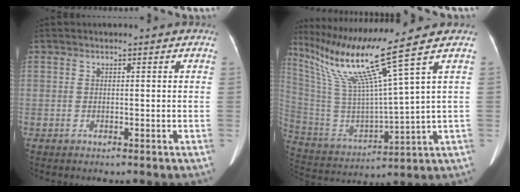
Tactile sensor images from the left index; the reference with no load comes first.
{"total": 15.1, "force": [10.7, -3.5, 10.0], "torque": [-0.197, -0.024, 0.210]}